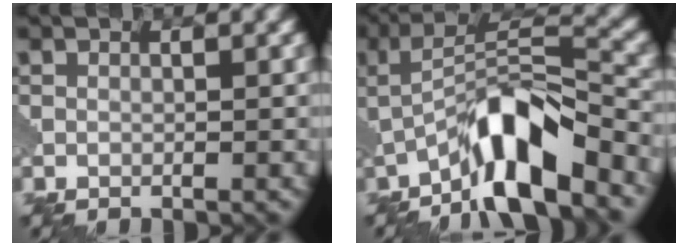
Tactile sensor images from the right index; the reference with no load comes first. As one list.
[{"total": 8.0, "force": [-4.7, 1.8, 6.2], "torque": [-0.104, 0.015, -0.088]}]